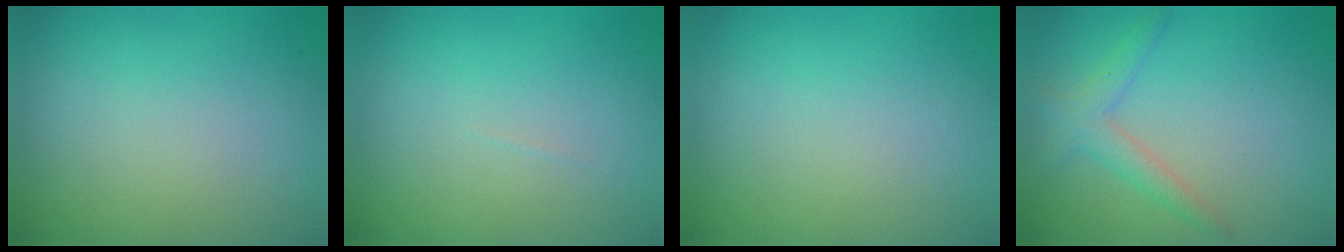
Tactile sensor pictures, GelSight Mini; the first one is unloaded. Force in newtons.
{"total": 0.0}
{"total": 0.0}
{"total": 2.4, "press": 2.4, "slide": 0.2}